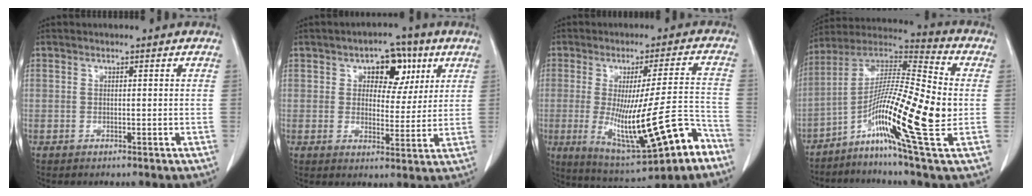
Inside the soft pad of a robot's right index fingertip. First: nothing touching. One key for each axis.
{"total": 7.6, "fx": 3.2, "fy": 4.5, "fz": 5.1, "tx": -0.062, "ty": 0.018, "tz": 0.046}
{"total": 17.3, "fx": -6.6, "fy": 1.9, "fz": 15.8, "tx": -0.251, "ty": -0.020, "tz": -0.084}
{"total": 18.4, "fx": -4.4, "fy": 0.3, "fz": 17.8, "tx": -0.333, "ty": -0.004, "tz": -0.091}